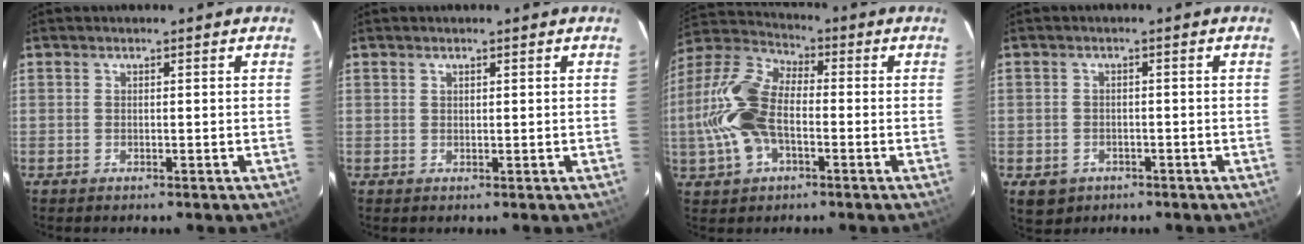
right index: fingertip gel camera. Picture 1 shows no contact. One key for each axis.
{"total": 0.6, "fx": 0.4, "fy": 0.3, "fz": 0.3, "tx": -0.004, "ty": 0.002, "tz": 0.008}
{"total": 14.5, "fx": -2.8, "fy": 8.3, "fz": 11.5, "tx": -0.260, "ty": 0.015, "tz": -0.056}
{"total": 4.9, "fx": -2.4, "fy": 4.0, "fz": 1.7, "tx": -0.042, "ty": -0.001, "tz": -0.028}